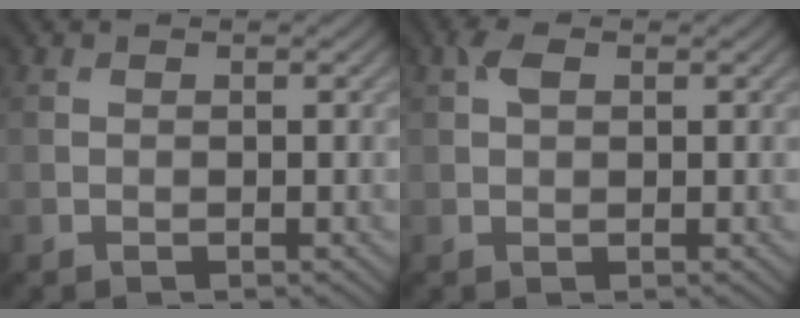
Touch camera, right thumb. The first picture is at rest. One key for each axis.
{"total": 1.8, "fx": 0.7, "fy": 1.0, "fz": 1.3, "tx": -0.030, "ty": 0.006, "tz": 0.009}